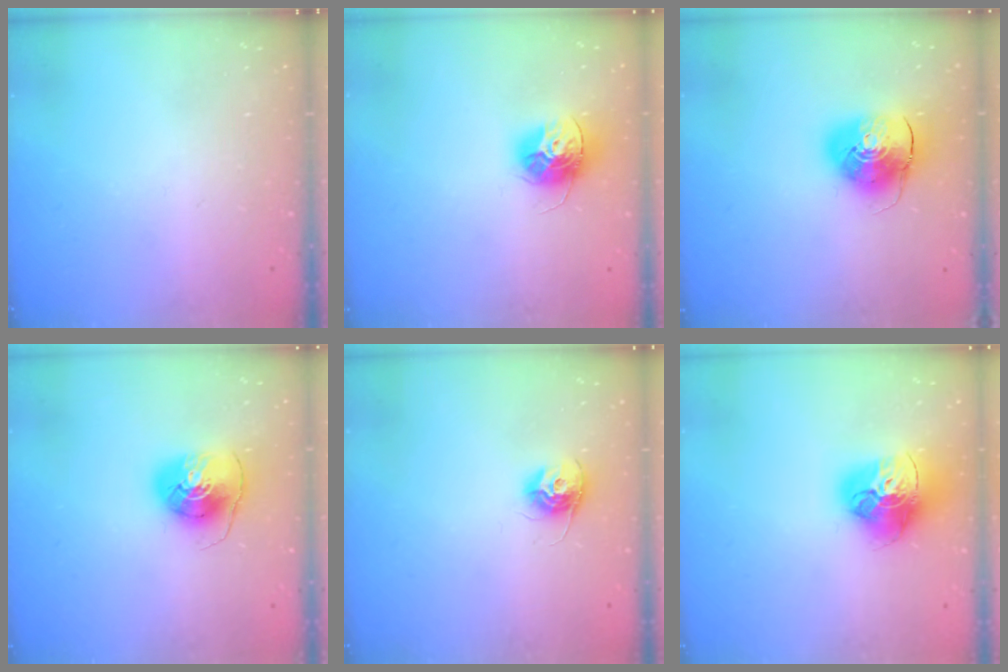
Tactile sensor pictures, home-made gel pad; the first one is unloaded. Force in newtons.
{"total": 12.2, "press": 12.2, "slide": 0.4}
{"total": 10.0, "press": 9.8, "slide": 1.6}
{"total": 8.5, "press": 8.4, "slide": 1.3}
{"total": 10.3, "press": 10.3, "slide": 0.5}
{"total": 17.8, "press": 17.8, "slide": 1.6}